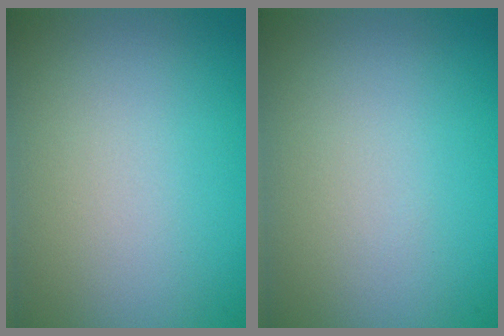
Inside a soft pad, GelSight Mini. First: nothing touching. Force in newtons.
{"total": 0.0}